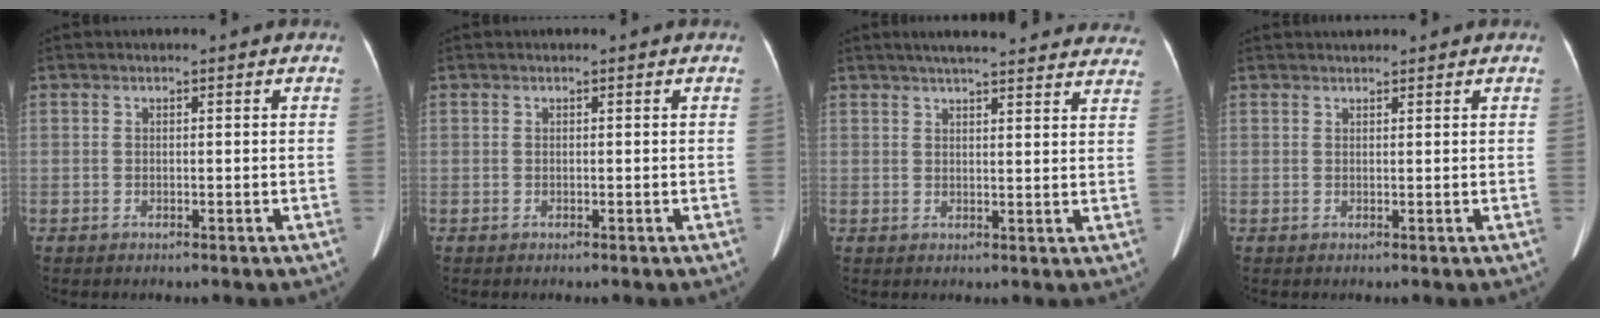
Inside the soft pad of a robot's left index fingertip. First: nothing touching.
{"total": 0.0}
{"total": 22.8, "force": [20.6, 3.6, 9.1], "torque": [-0.123, 0.003, 0.243]}
{"total": 2.2, "force": [2.0, 0.4, 0.7], "torque": [-0.008, 0.026, 0.032]}